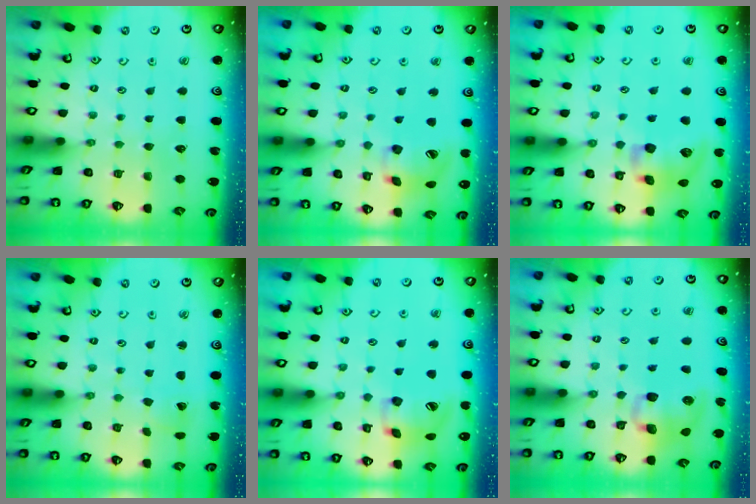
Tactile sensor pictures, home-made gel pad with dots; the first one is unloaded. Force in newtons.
{"total": 16.2, "press": 16.0, "slide": 2.4}
{"total": 13.1, "press": 13.0, "slide": 2.0}
{"total": 2.0, "press": 2.0, "slide": 0.2}
{"total": 16.0, "press": 15.9, "slide": 2.3}
{"total": 11.3, "press": 11.2, "slide": 1.2}